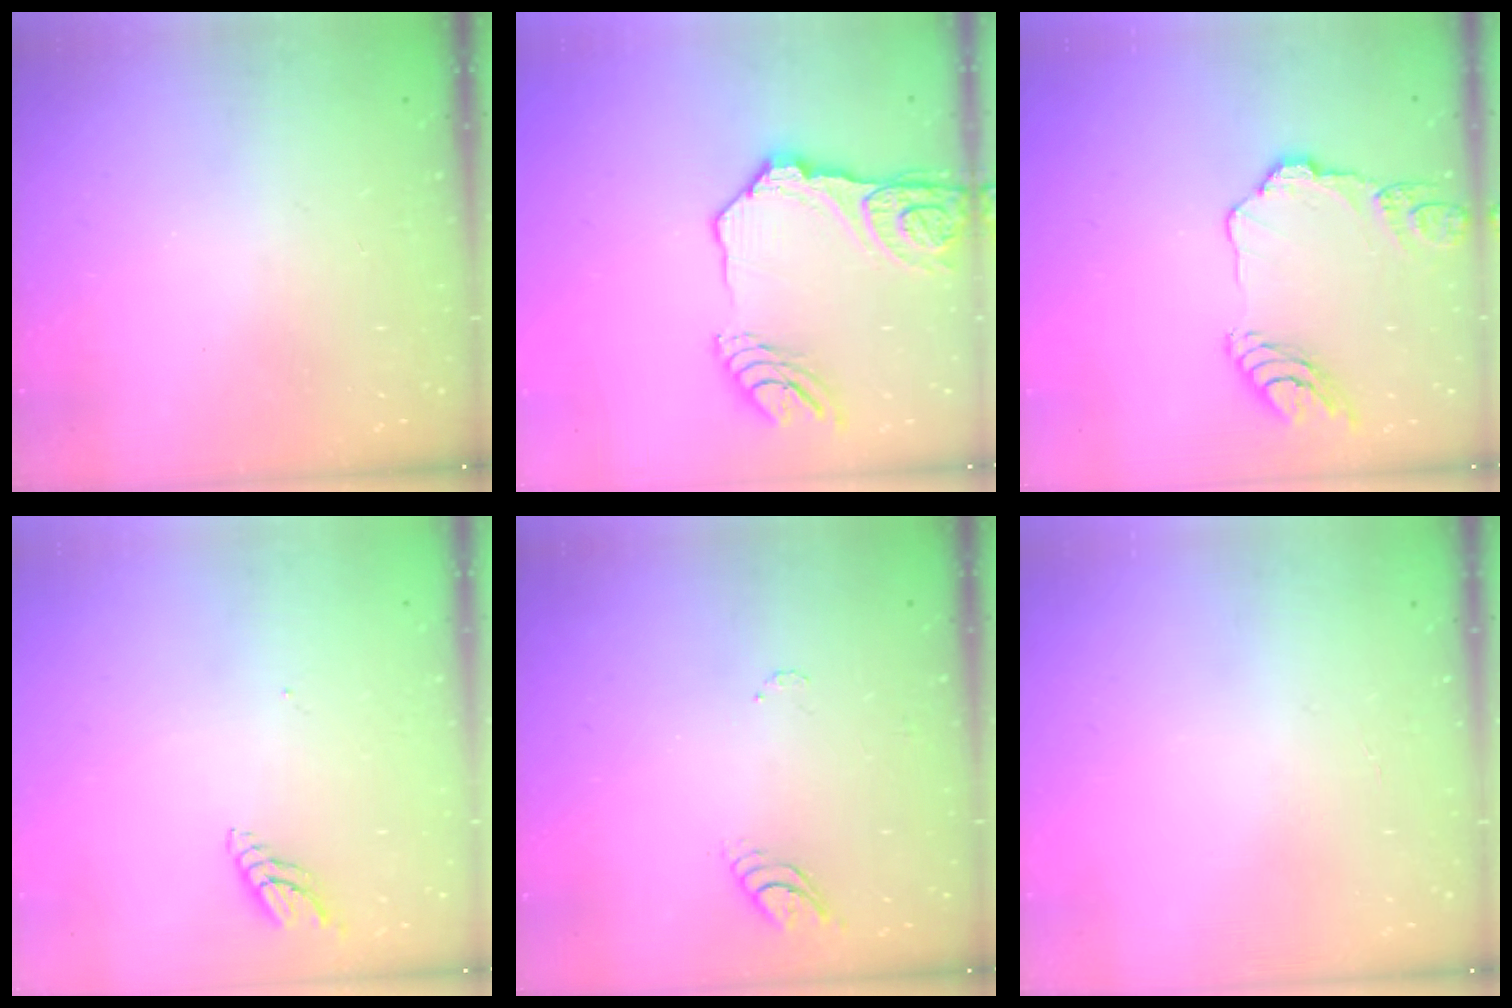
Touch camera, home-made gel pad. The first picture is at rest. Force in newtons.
{"total": 18.3, "press": 18.2, "slide": 1.9}
{"total": 12.1, "press": 12.1, "slide": 1.1}
{"total": 6.8, "press": 6.8, "slide": 0.4}
{"total": 4.6, "press": 4.6, "slide": 0.5}
{"total": 1.8, "press": 1.8, "slide": 0.2}